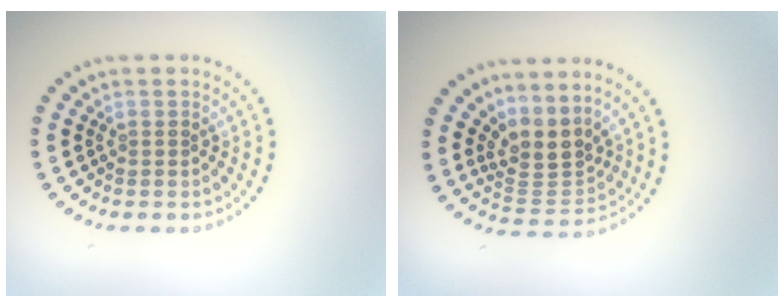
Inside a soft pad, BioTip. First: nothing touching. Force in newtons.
{"total": 3.3, "press": 2.6, "slide": 2.1}